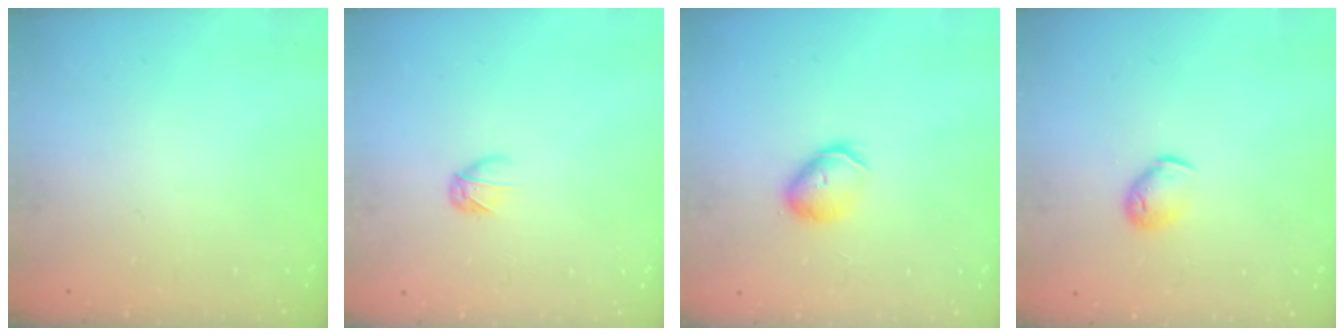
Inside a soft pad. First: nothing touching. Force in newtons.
{"total": 3.3, "press": 3.2, "slide": 0.7}
{"total": 6.1, "press": 6.1, "slide": 0.3}
{"total": 6.4, "press": 6.2, "slide": 1.2}